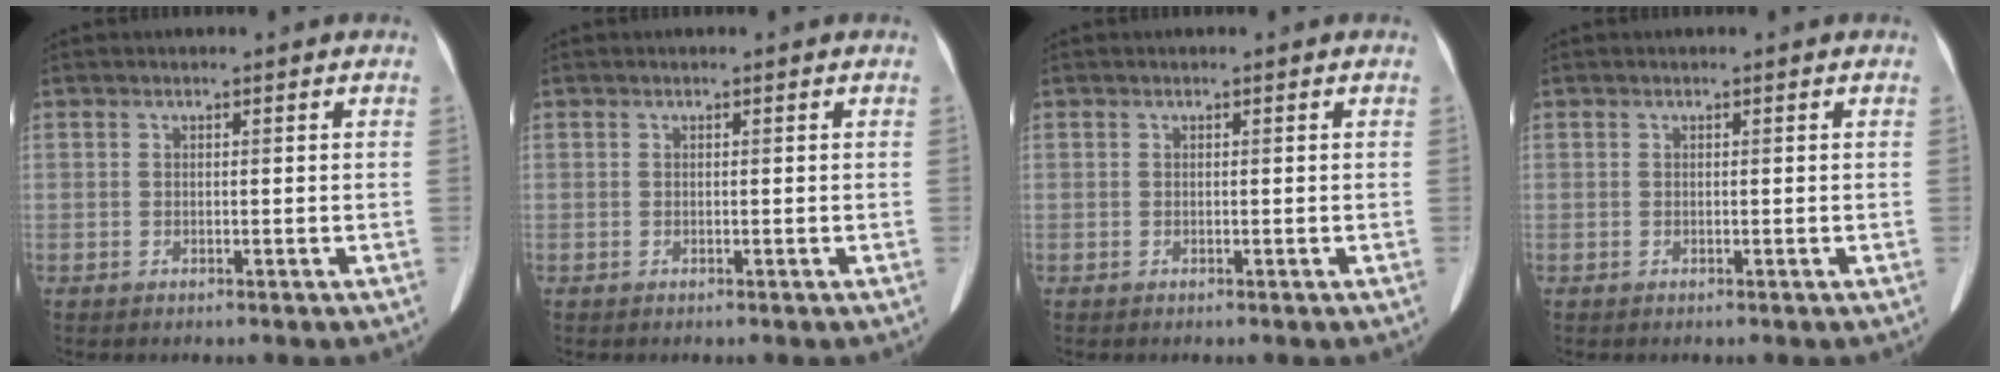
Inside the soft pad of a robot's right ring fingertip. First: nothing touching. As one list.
[{"total": 0.0}, {"total": 0.0}, {"total": 0.0}]